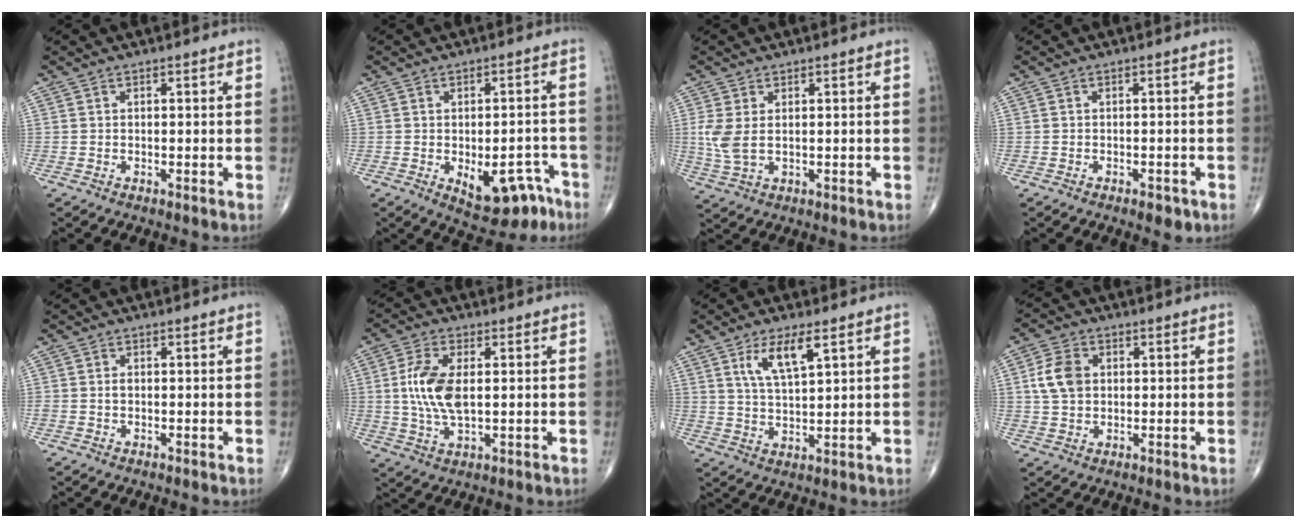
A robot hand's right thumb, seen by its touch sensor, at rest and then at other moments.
{"total": 10.6, "force": [-5.3, 5.6, 7.3], "torque": [-0.063, 0.033, -0.063]}
{"total": 5.5, "force": [0.4, 3.3, 4.4], "torque": [-0.103, -0.003, 0.015]}
{"total": 2.4, "force": [-1.4, 1.1, 1.6], "torque": [-0.016, 0.002, -0.016]}
{"total": 1.0, "force": [-0.1, 0.7, 0.7], "torque": [-0.012, 0.001, -0.001]}
{"total": 9.5, "force": [0.9, 4.6, 8.3], "torque": [-0.180, -0.004, 0.019]}
{"total": 9.8, "force": [4.1, 3.4, 8.3], "torque": [-0.148, -0.011, 0.080]}
{"total": 6.8, "force": [1.2, 5.0, 4.4], "torque": [-0.077, 0.001, 0.020]}